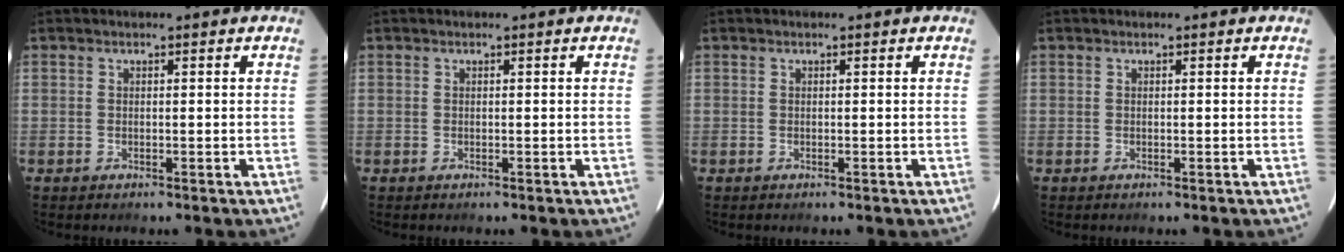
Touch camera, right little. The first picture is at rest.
{"total": 0.0}
{"total": 0.0}
{"total": 0.0}